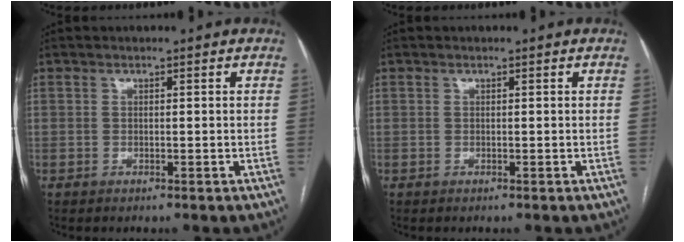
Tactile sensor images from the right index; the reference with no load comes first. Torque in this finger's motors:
{"motor_torque": [0.00, 0.00, 0.00, 0.00]}